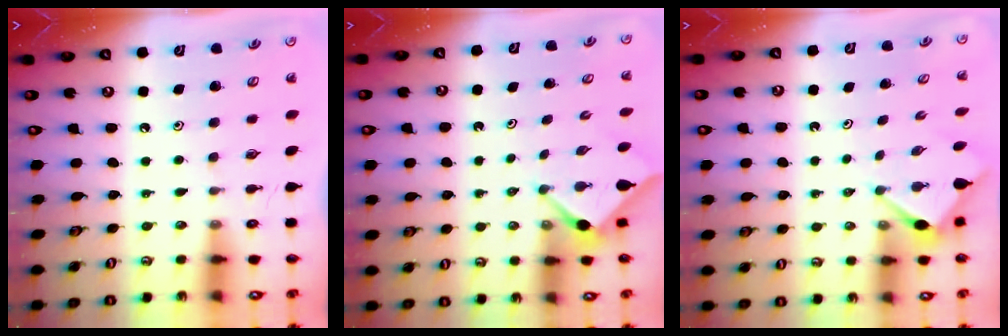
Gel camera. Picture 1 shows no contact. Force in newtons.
{"total": 3.0, "press": 2.9, "slide": 0.3}
{"total": 3.2, "press": 3.2, "slide": 0.3}